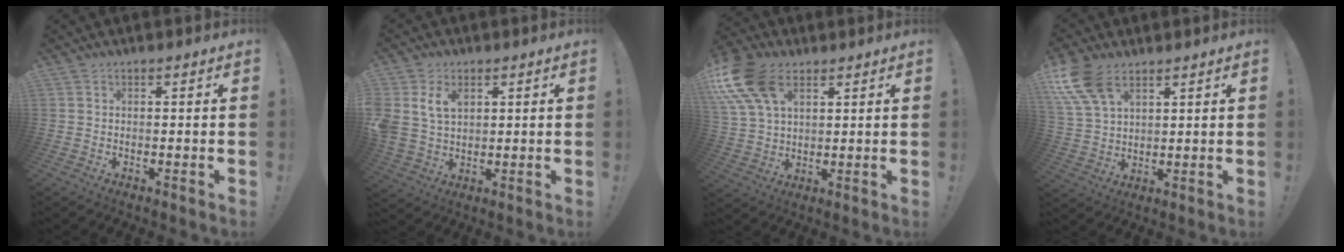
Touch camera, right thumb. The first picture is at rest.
{"total": 9.0, "force": [4.0, 6.5, 4.7], "torque": [-0.098, -0.014, 0.077]}
{"total": 16.8, "force": [7.9, 10.3, 10.6], "torque": [-0.212, -0.033, 0.146]}
{"total": 12.8, "force": [6.9, 7.2, 8.0], "torque": [-0.165, -0.028, 0.133]}